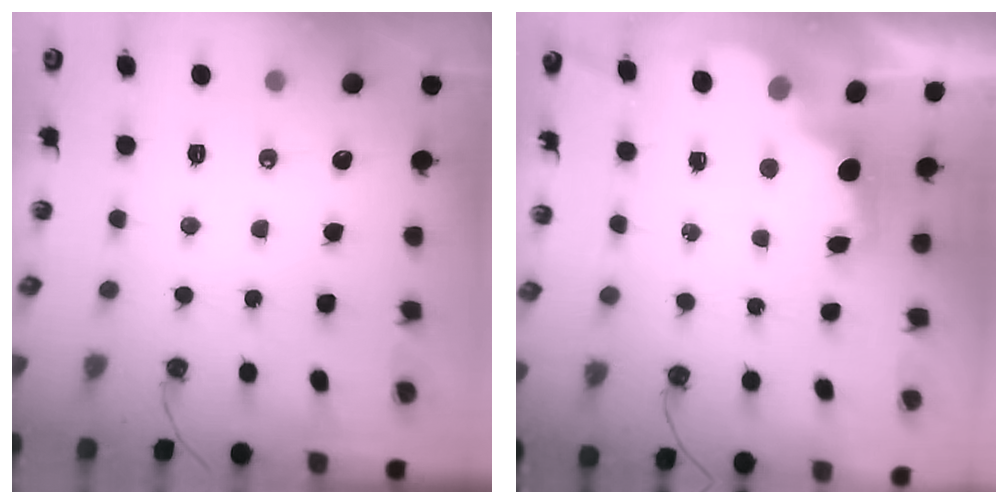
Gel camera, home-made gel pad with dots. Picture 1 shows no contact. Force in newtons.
{"total": 2.5, "press": 2.4, "slide": 0.8}